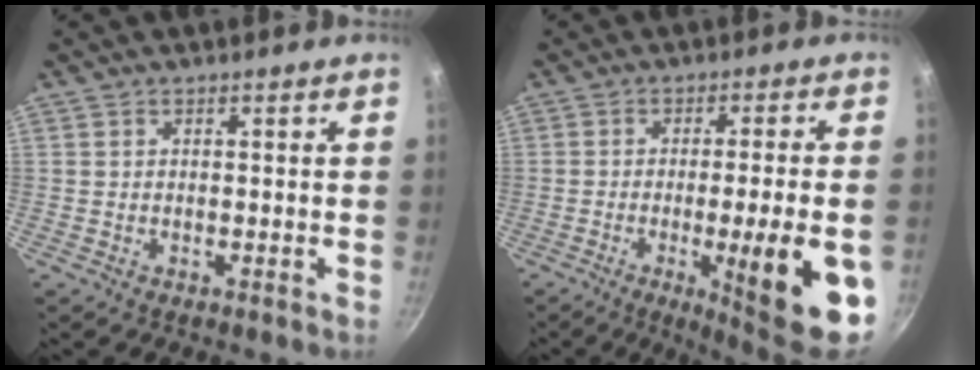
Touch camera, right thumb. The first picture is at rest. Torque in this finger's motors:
{"motor_torque": [-0.04, 1.12, 1.52, -0.17, 0.32]}